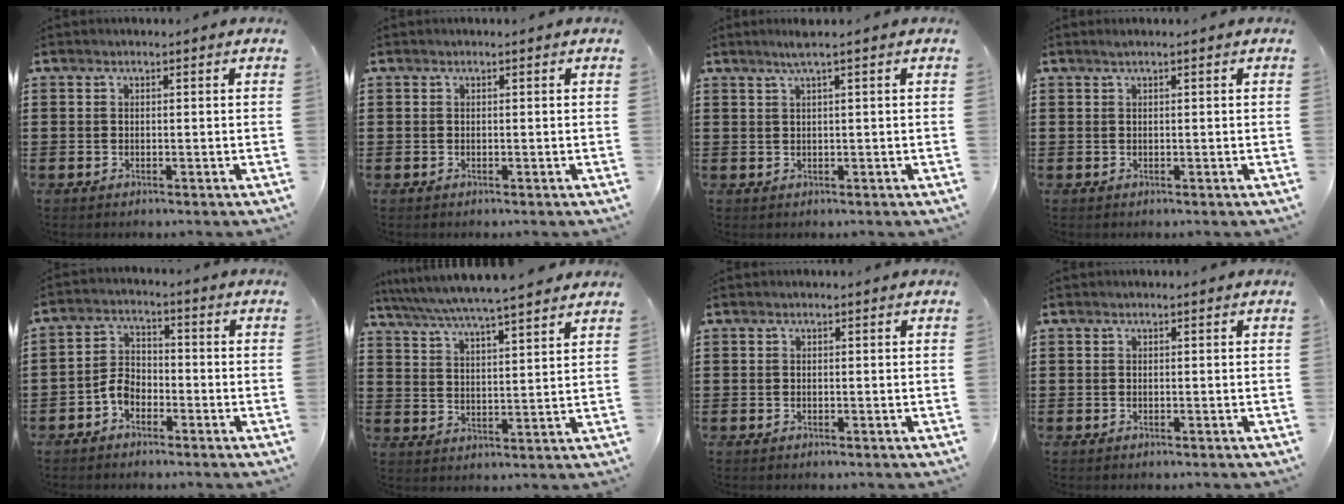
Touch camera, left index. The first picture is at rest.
{"total": 0.0}
{"total": 2.1, "force": [1.2, -0.3, 1.7], "torque": [-0.035, 0.000, 0.021]}
{"total": 0.6, "force": [0.3, -0.1, 0.5], "torque": [-0.007, -0.001, 0.007]}
{"total": 4.2, "force": [-2.4, 2.7, 2.1], "torque": [-0.058, 0.006, -0.053]}
{"total": 5.5, "force": [5.1, -0.5, 2.1], "torque": [-0.062, -0.031, 0.085]}
{"total": 0.0}
{"total": 0.0}